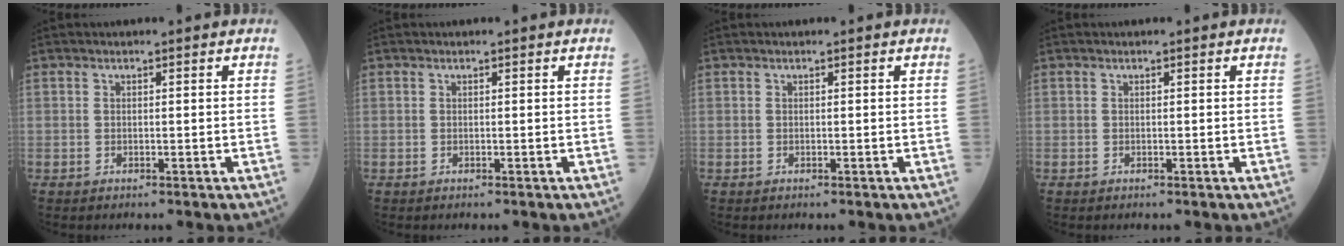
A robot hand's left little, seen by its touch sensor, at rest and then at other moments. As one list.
[{"total": 0.0}, {"total": 0.0}, {"total": 0.0}]